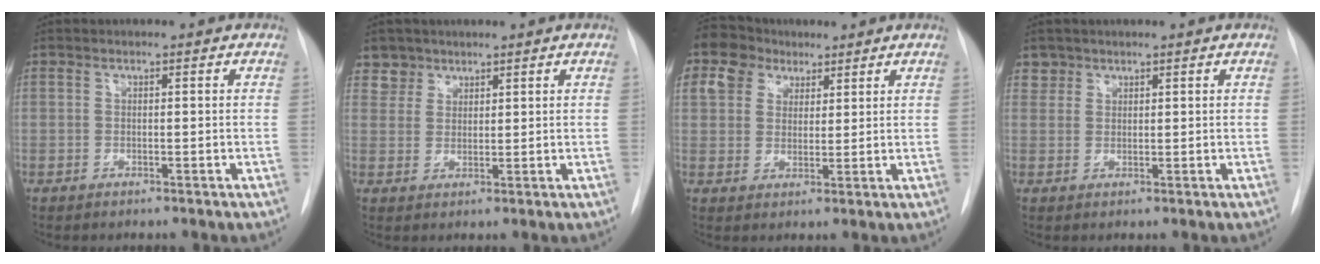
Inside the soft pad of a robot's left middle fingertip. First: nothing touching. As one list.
[{"total": 3.4, "force": [2.5, 2.1, -0.6], "torque": [0.024, 0.003, 0.045]}, {"total": 14.4, "force": [8.3, 10.8, 4.8], "torque": [-0.145, 0.058, 0.163]}, {"total": 1.8, "force": [1.4, 1.2, -0.4], "torque": [0.017, 0.008, 0.020]}]